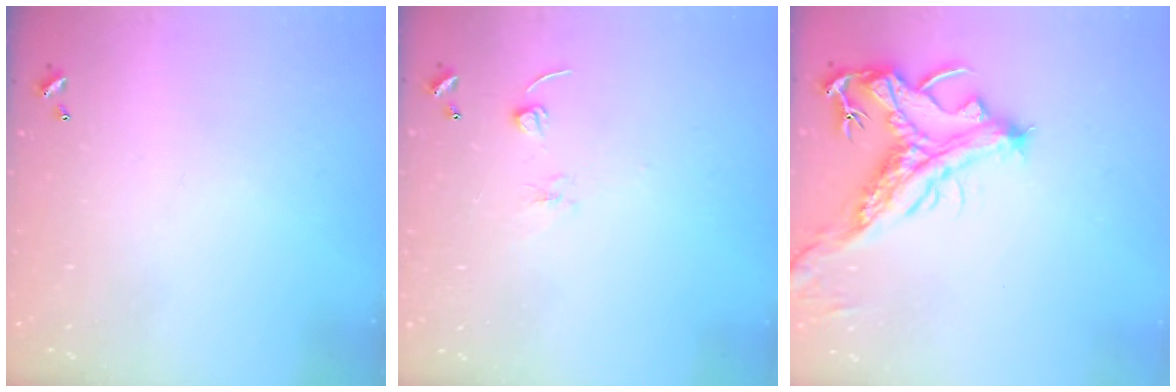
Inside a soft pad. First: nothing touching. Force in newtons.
{"total": 2.4, "press": 2.4, "slide": 0.3}
{"total": 2.1, "press": 1.7, "slide": 1.2}